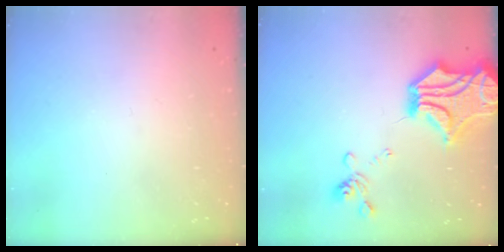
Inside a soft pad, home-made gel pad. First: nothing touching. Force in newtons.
{"total": 9.7, "press": 9.3, "slide": 2.8}